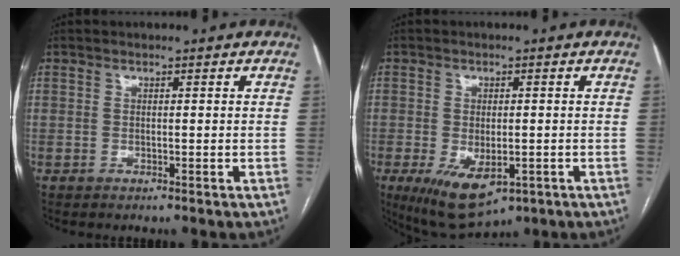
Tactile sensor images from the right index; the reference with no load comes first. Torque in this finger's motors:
{"motor_torque": [1.46, -0.68, 0.50, 0.12]}